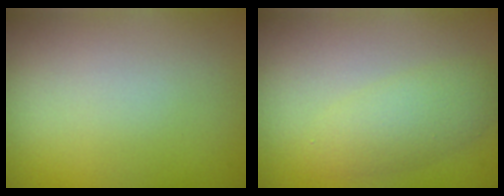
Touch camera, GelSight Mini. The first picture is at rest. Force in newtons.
{"total": 2.9, "press": 2.8, "slide": 0.2}